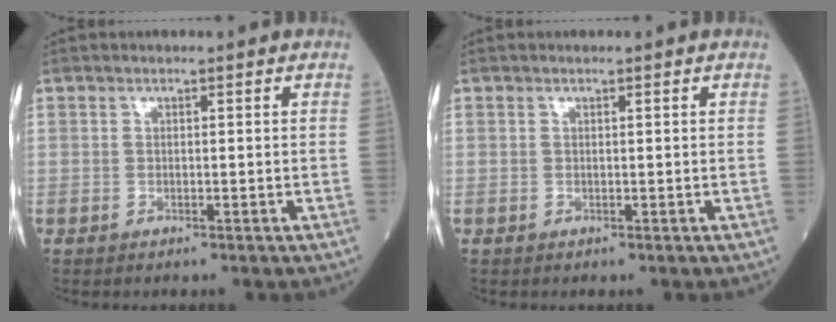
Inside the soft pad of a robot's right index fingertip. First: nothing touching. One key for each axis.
{"total": 0.0}